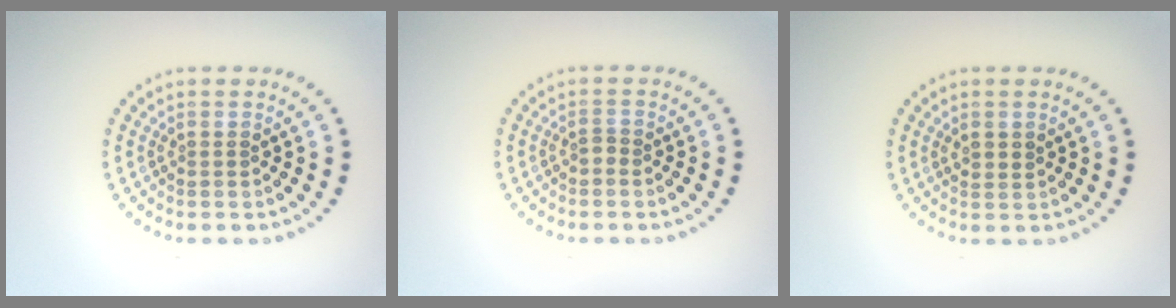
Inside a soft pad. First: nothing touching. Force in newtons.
{"total": 0.8, "press": 0.6, "slide": 0.6}
{"total": 1.1, "press": 1.0, "slide": 0.6}